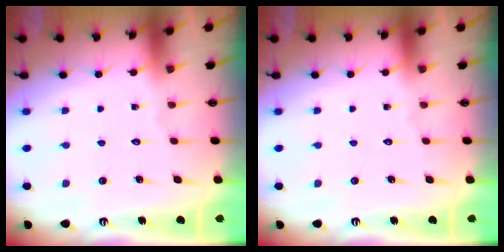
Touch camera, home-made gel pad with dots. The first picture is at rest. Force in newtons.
{"total": 0.0}